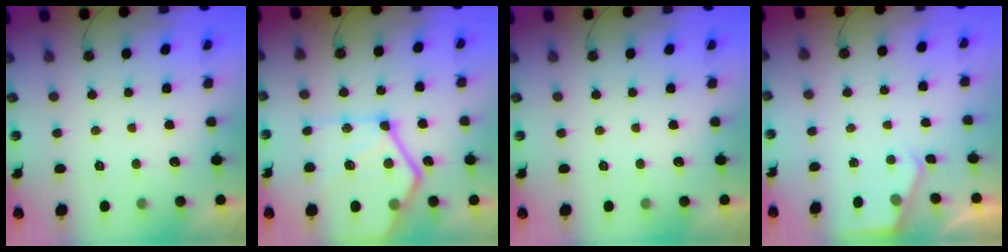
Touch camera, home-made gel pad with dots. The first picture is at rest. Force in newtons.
{"total": 25.2, "press": 25.1, "slide": 2.7}
{"total": 0.0}
{"total": 2.4, "press": 2.4, "slide": 0.4}